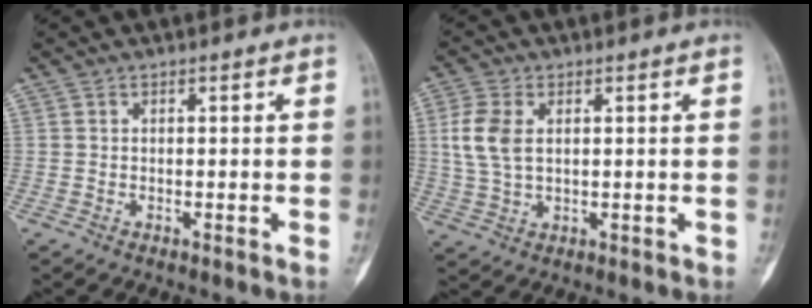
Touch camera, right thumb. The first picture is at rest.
{"total": 7.3, "force": [1.2, 4.7, 5.4], "torque": [-0.117, 0.004, 0.026]}